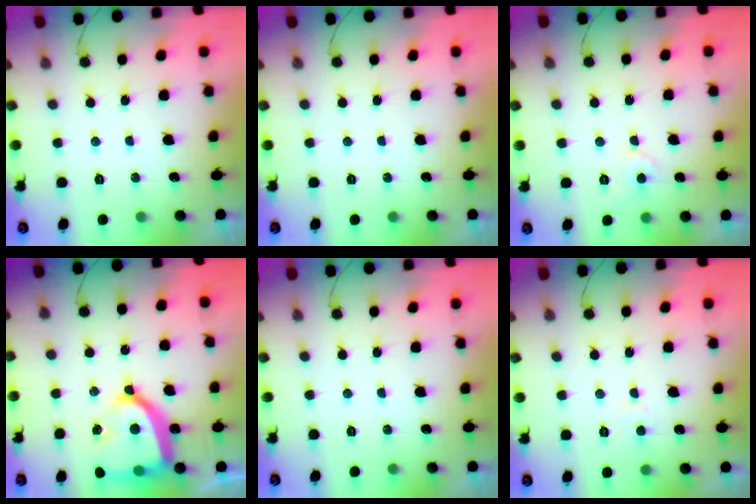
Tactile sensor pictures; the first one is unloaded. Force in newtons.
{"total": 0.0}
{"total": 3.9, "press": 3.9, "slide": 0.3}
{"total": 19.3, "press": 19.2, "slide": 1.9}
{"total": 0.0}
{"total": 3.9, "press": 3.9, "slide": 0.3}